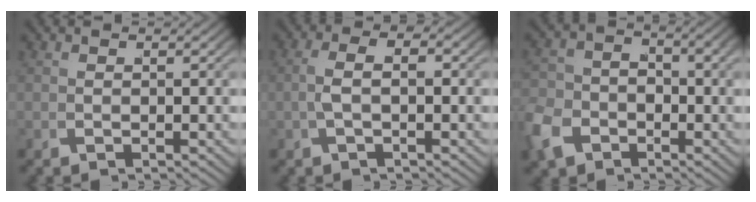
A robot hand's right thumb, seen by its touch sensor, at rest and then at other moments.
{"total": 2.4, "force": [0.2, 0.9, 2.2], "torque": [-0.049, 0.000, 0.004]}
{"total": 4.8, "force": [-2.3, 3.6, 2.2], "torque": [-0.046, -0.023, -0.030]}